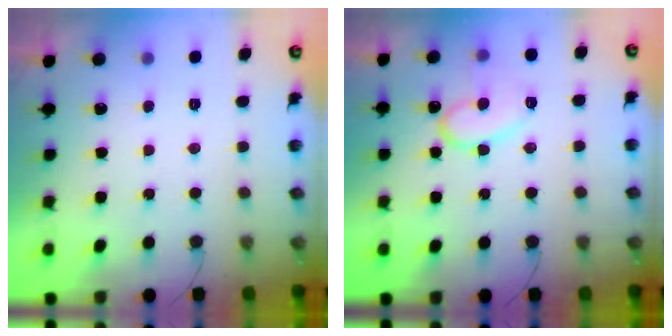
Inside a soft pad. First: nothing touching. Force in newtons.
{"total": 14.1, "press": 14.1, "slide": 1.3}